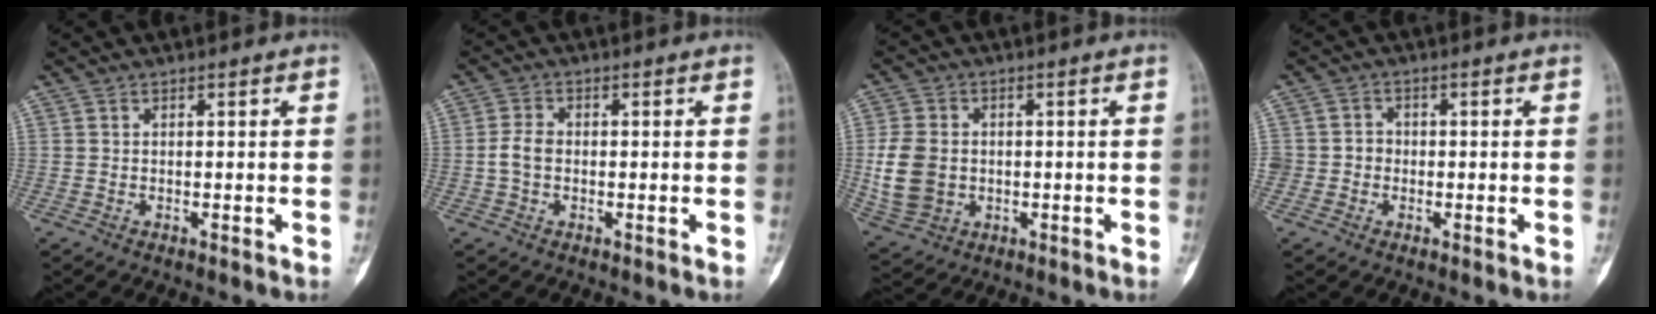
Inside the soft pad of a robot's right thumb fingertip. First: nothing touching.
{"total": 3.4, "force": [-0.5, 2.4, 2.5], "torque": [-0.053, 0.010, -0.014]}
{"total": 9.6, "force": [-0.5, 7.6, 5.9], "torque": [-0.115, 0.002, -0.001]}
{"total": 2.9, "force": [-0.7, 2.7, 0.7], "torque": [0.010, 0.011, -0.018]}